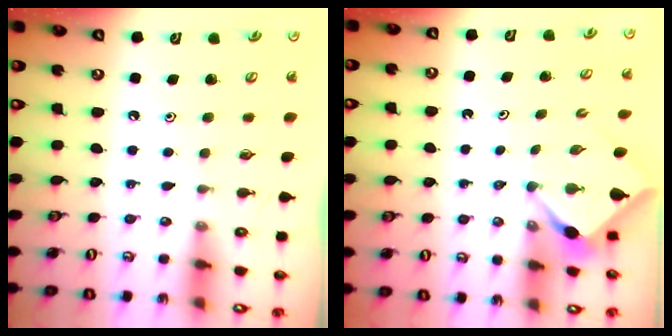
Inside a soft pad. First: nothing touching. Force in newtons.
{"total": 2.9, "press": 2.9, "slide": 0.4}